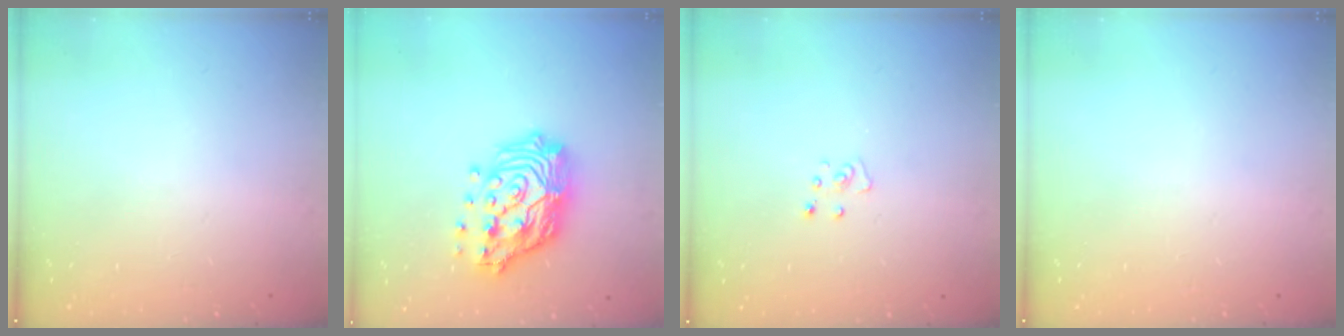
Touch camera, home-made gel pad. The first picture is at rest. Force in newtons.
{"total": 19.3, "press": 19.2, "slide": 2.1}
{"total": 2.8, "press": 2.8, "slide": 0.2}
{"total": 0.0}